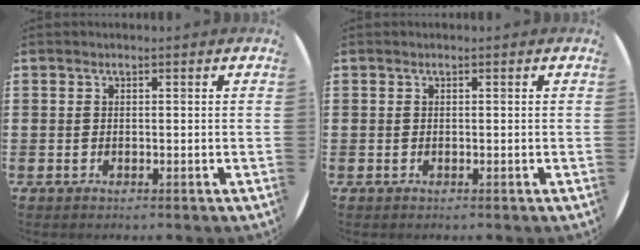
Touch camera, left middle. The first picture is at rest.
{"total": 0.0}